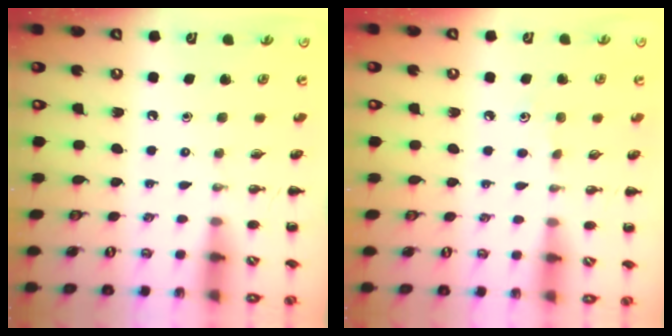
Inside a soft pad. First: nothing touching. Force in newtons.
{"total": 3.8, "press": 3.6, "slide": 1.2}